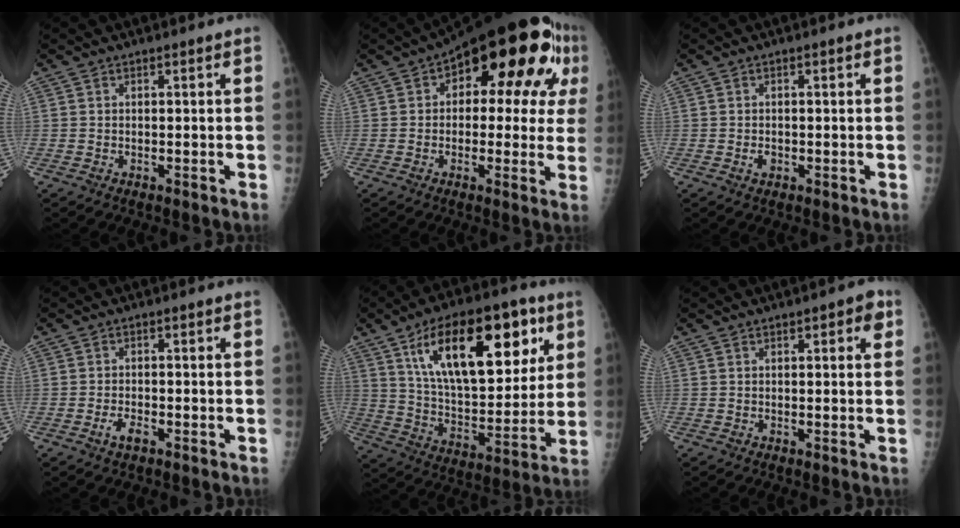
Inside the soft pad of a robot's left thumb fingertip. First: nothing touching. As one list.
[{"total": 19.3, "force": [5.8, 9.5, 15.8], "torque": [-0.158, 0.023, 0.065]}, {"total": 1.3, "force": [-0.4, 1.0, 0.8], "torque": [-0.010, 0.001, -0.006]}, {"total": 2.5, "force": [-1.3, 1.1, 1.8], "torque": [-0.035, 0.008, -0.024]}, {"total": 25.3, "force": [11.1, 11.9, 19.4], "torque": [-0.266, -0.026, 0.187]}, {"total": 3.3, "force": [1.4, 1.3, 2.7], "torque": [-0.022, 0.000, 0.012]}]